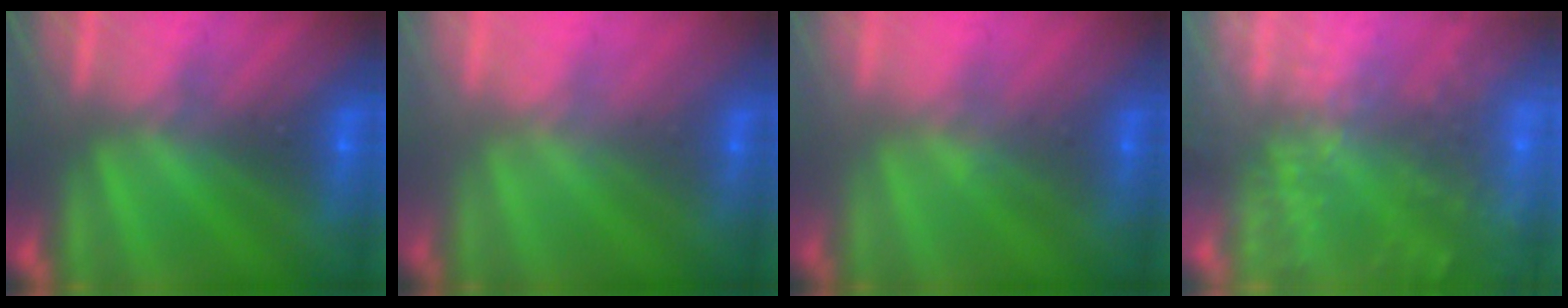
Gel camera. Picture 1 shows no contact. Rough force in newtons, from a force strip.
{"total": 2.3}
{"total": 2.3}
{"total": 6.5}